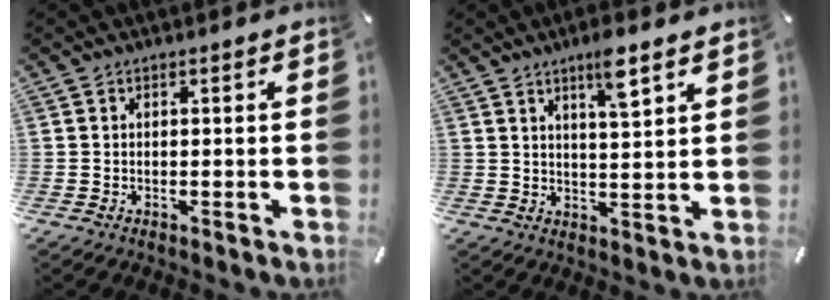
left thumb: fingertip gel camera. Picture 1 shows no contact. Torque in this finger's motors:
{"motor_torque": [1.06, 0.86, 0.68, -0.80, 0.17]}